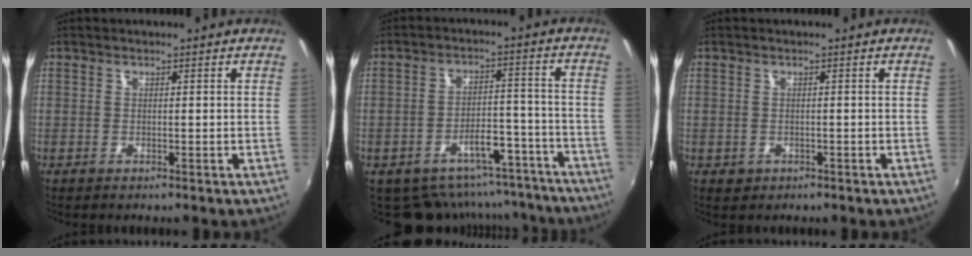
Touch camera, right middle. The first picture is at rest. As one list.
[{"total": 15.2, "force": [-13.1, 6.5, 4.4], "torque": [-0.070, 0.043, -0.159]}, {"total": 1.8, "force": [-0.6, 1.6, 0.6], "torque": [-0.015, -0.004, -0.005]}]